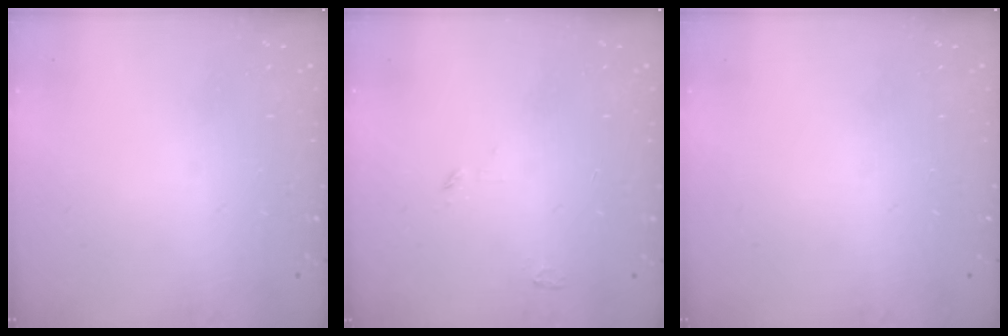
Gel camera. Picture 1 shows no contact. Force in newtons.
{"total": 2.8, "press": 2.8, "slide": 0.2}
{"total": 0.0}